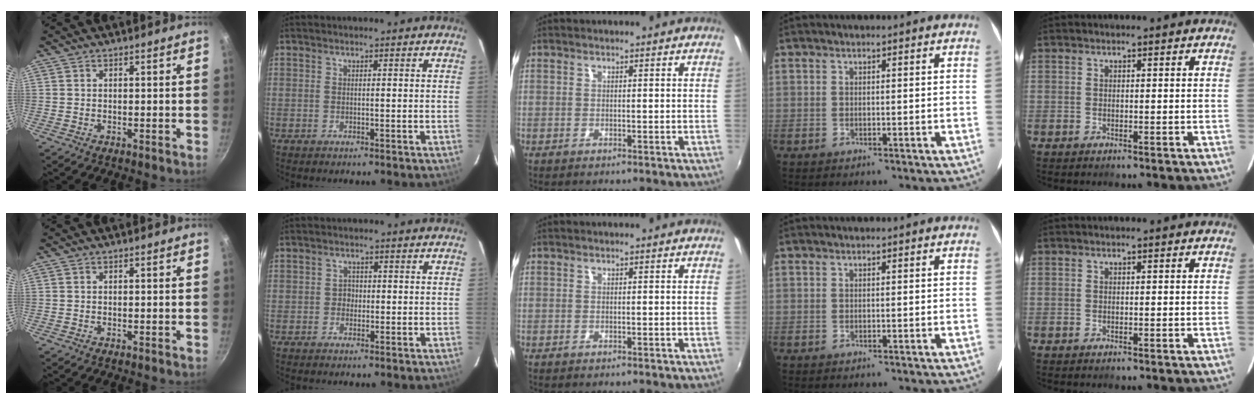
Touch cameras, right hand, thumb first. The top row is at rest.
{"index": {"total": 1.6, "force": [-0.5, 1.5, 0.2], "torque": [-0.002, 0.004, -0.008]}}